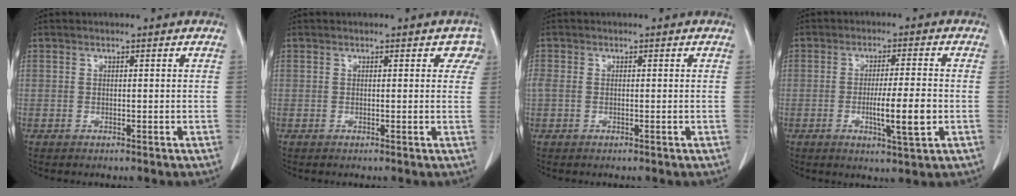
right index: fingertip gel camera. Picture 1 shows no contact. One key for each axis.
{"total": 2.5, "fx": 1.5, "fy": 1.6, "fz": 1.2, "tx": 0.008, "ty": 0.005, "tz": 0.004}
{"total": 1.5, "fx": -0.1, "fy": 1.0, "fz": 1.1, "tx": -0.043, "ty": 0.011, "tz": 0.002}
{"total": 7.0, "fx": -1.6, "fy": 0.0, "fz": 6.8, "tx": -0.113, "ty": -0.012, "tz": -0.026}